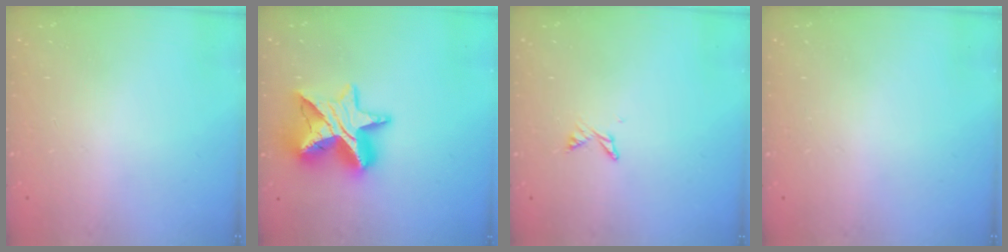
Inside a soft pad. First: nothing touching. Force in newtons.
{"total": 16.2, "press": 16.2, "slide": 1.0}
{"total": 4.3, "press": 4.3, "slide": 0.5}
{"total": 0.0}